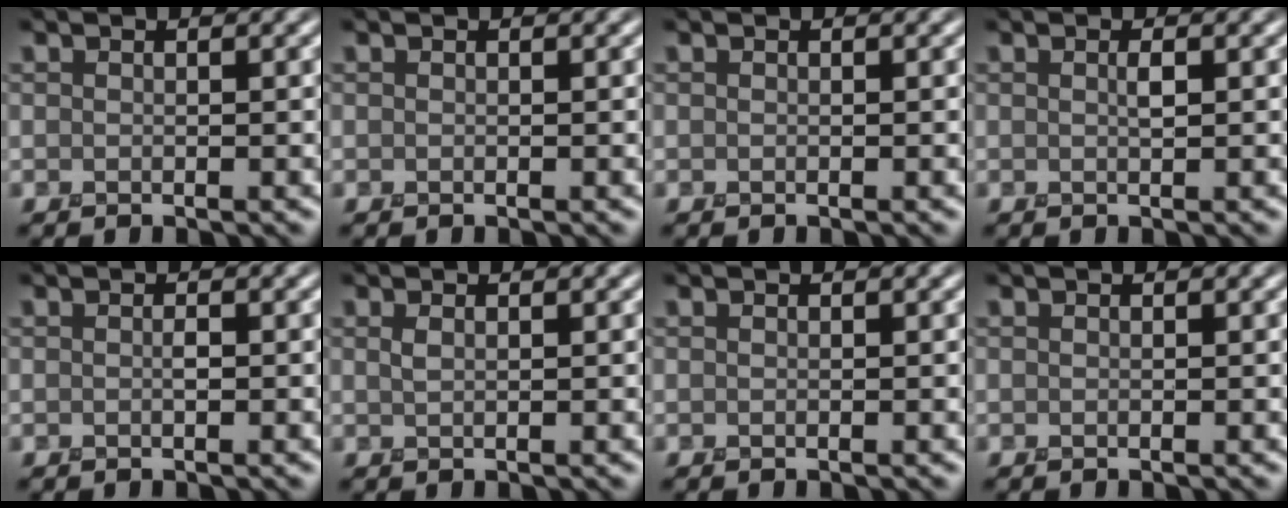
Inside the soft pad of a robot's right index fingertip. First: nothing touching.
{"total": 0.0}
{"total": 0.0}
{"total": 0.8, "force": [0.2, 0.0, 0.7], "torque": [-0.017, 0.005, 0.004]}
{"total": 0.6, "force": [0.0, 0.2, 0.6], "torque": [-0.013, 0.002, 0.000]}
{"total": 0.6, "force": [0.3, 0.1, 0.5], "torque": [-0.015, 0.005, 0.006]}
{"total": 0.0}
{"total": 0.0}